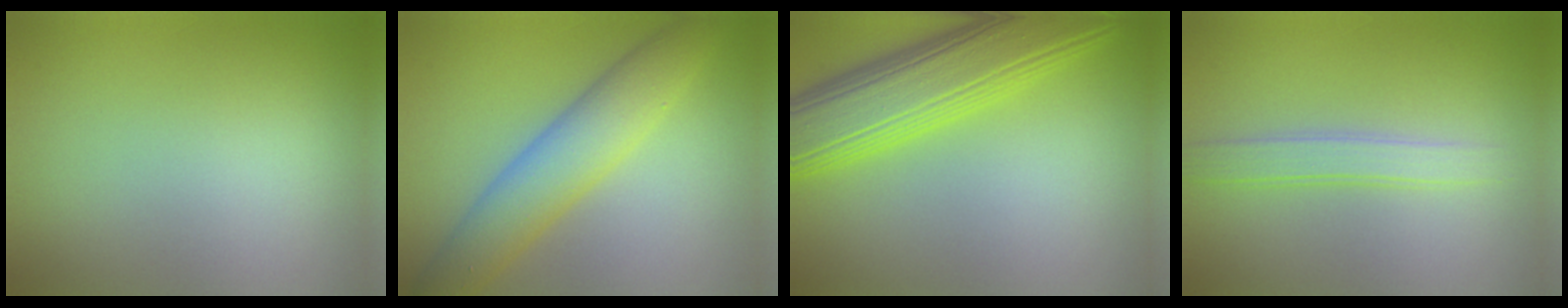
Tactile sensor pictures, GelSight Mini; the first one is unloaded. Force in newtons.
{"total": 6.0, "press": 6.0, "slide": 0.1}
{"total": 9.0, "press": 9.0, "slide": 0.2}
{"total": 2.5, "press": 2.5, "slide": 0.2}